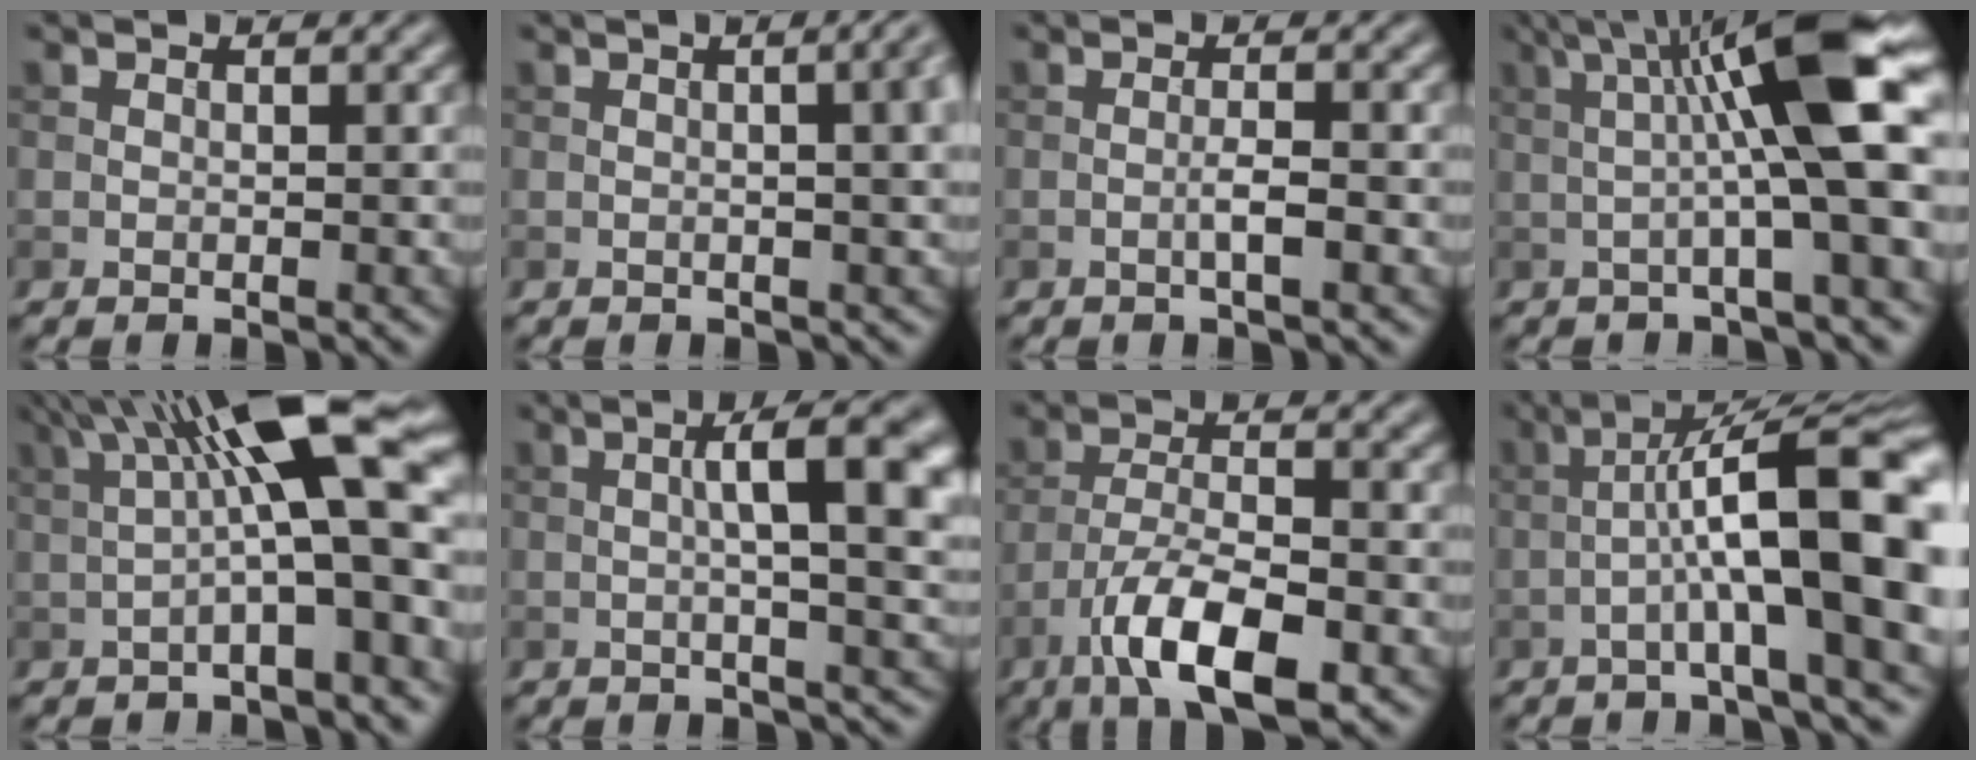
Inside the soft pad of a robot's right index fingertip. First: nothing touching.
{"total": 8.5, "force": [1.4, 4.3, 7.2], "torque": [-0.019, 0.042, -0.021]}
{"total": 1.7, "force": [-0.6, 0.1, 1.6], "torque": [-0.030, 0.003, -0.012]}
{"total": 10.8, "force": [1.9, 1.7, 10.5], "torque": [-0.155, 0.014, 0.030]}
{"total": 13.2, "force": [3.1, 3.0, 12.5], "torque": [-0.176, 0.025, 0.050]}
{"total": 8.0, "force": [1.1, 1.9, 7.7], "torque": [-0.096, 0.012, 0.015]}
{"total": 8.8, "force": [-4.8, 2.8, 6.9], "torque": [-0.123, 0.001, -0.087]}
{"total": 11.4, "force": [-1.2, 1.8, 11.2], "torque": [-0.169, 0.033, -0.023]}